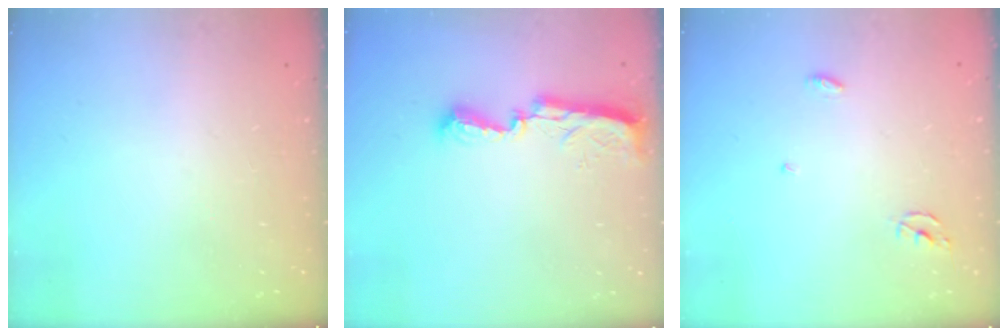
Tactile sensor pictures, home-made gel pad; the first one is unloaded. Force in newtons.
{"total": 8.5, "press": 8.5, "slide": 0.4}
{"total": 3.2, "press": 3.2, "slide": 0.2}